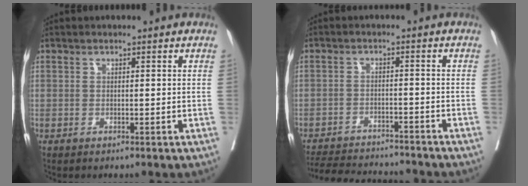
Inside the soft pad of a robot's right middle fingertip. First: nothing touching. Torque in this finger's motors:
{"motor_torque": [1.01, -1.13, 0.12, 0.08]}